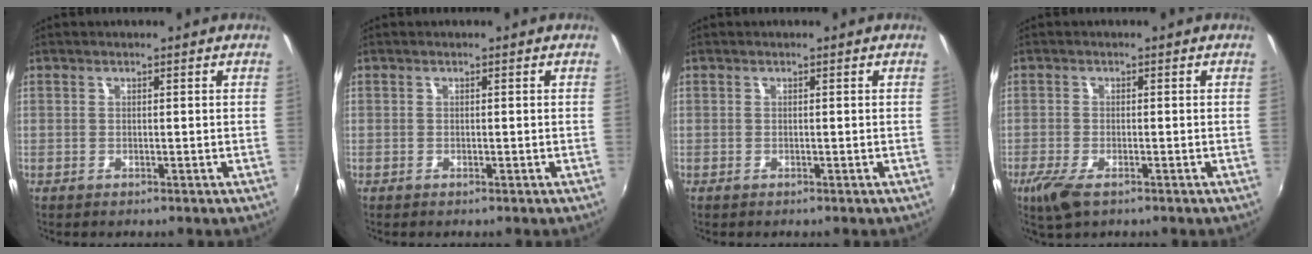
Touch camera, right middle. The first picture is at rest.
{"total": 0.0}
{"total": 0.0}
{"total": 5.2, "force": [-3.2, 1.8, 3.7], "torque": [-0.089, -0.018, -0.060]}